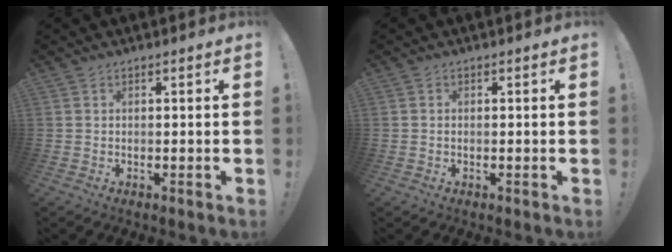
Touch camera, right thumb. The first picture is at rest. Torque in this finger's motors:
{"motor_torque": [-0.06, -0.24, -0.19, 0.10, -0.07]}